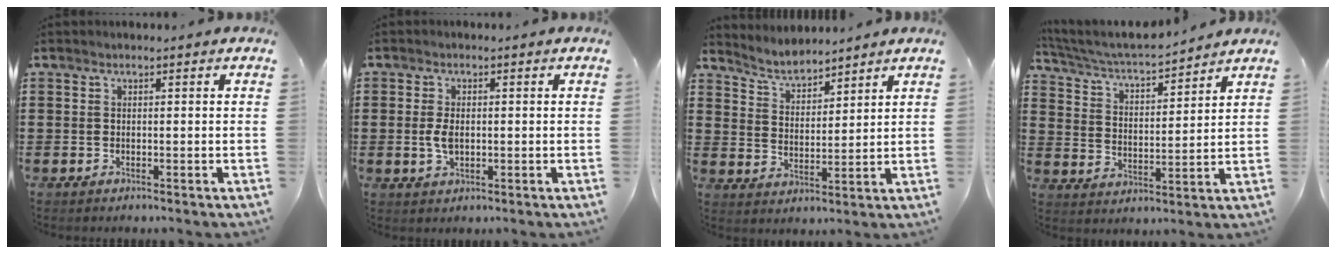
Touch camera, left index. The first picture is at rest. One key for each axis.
{"total": 3.3, "fx": -0.1, "fy": 1.8, "fz": 2.8, "tx": -0.070, "ty": -0.001, "tz": -0.007}
{"total": 4.1, "fx": 4.0, "fy": 0.7, "fz": 0.8, "tx": -0.033, "ty": -0.017, "tz": 0.070}
{"total": 4.5, "fx": 4.2, "fy": 0.3, "fz": 1.7, "tx": -0.053, "ty": -0.032, "tz": 0.065}